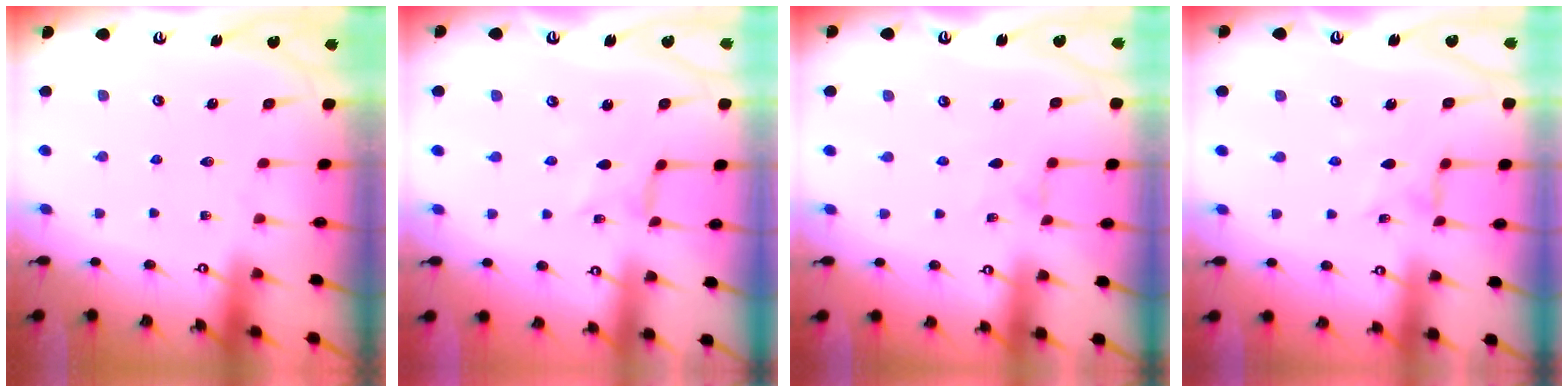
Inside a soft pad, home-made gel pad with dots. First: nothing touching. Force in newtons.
{"total": 0.5, "press": 0.5, "slide": 0.0}
{"total": 0.0}
{"total": 2.2, "press": 2.2, "slide": 0.4}